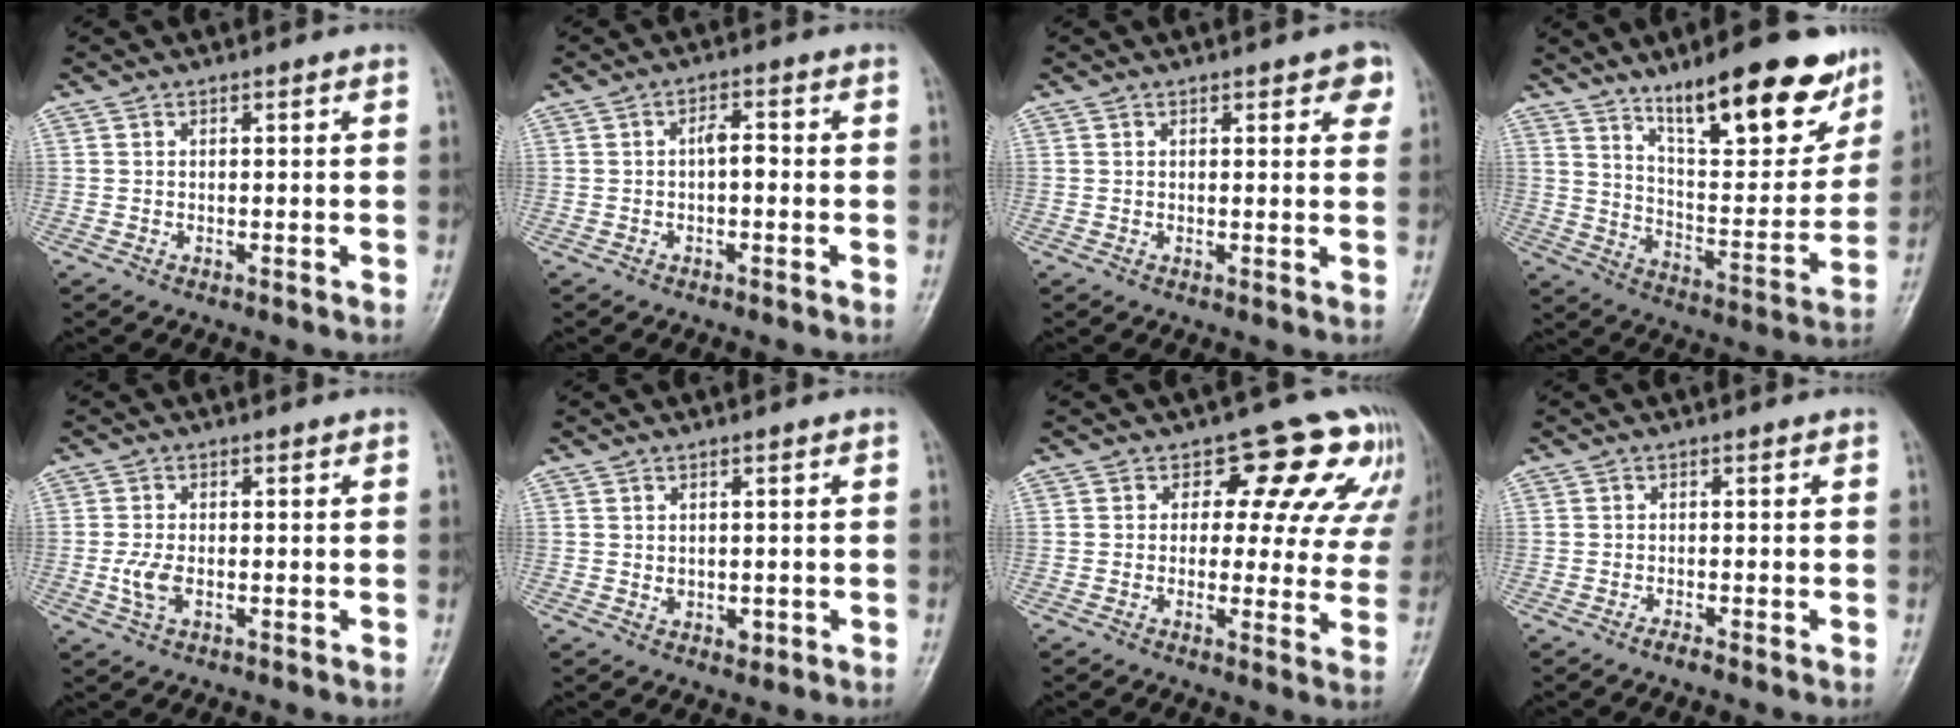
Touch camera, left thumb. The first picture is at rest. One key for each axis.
{"total": 2.7, "fx": -0.3, "fy": 1.3, "fz": 2.3, "tx": -0.027, "ty": 0.010, "tz": -0.012}
{"total": 3.7, "fx": 2.0, "fy": 1.6, "fz": 2.8, "tx": -0.015, "ty": -0.006, "tz": 0.018}
{"total": 20.6, "fx": 13.6, "fy": 6.6, "fz": 14.1, "tx": -0.164, "ty": -0.071, "tz": 0.217}
{"total": 3.7, "fx": -0.8, "fy": 2.1, "fz": 3.0, "tx": -0.067, "ty": -0.001, "tz": -0.016}
{"total": 2.1, "fx": -0.1, "fy": 1.6, "fz": 1.4, "tx": -0.015, "ty": -0.003, "tz": 0.005}
{"total": 12.2, "fx": 6.9, "fy": 7.2, "fz": 7.0, "tx": -0.028, "ty": -0.028, "tz": 0.062}
{"total": 1.1, "fx": -0.9, "fy": 0.0, "fz": 0.6, "tx": -0.018, "ty": 0.001, "tz": -0.021}